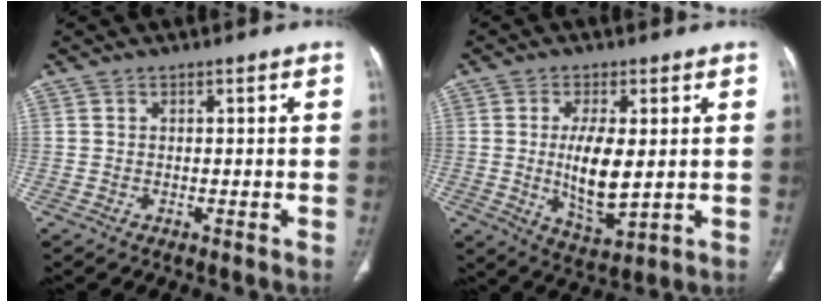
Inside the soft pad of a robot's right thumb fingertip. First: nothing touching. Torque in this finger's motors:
{"motor_torque": [3.29, 1.71, 1.38, -0.81, 0.53]}